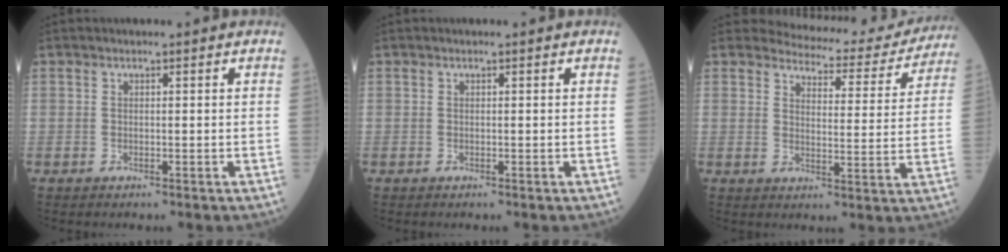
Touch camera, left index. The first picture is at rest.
{"total": 0.0}
{"total": 14.2, "force": [13.7, 3.5, 1.5], "torque": [0.001, -0.037, 0.144]}